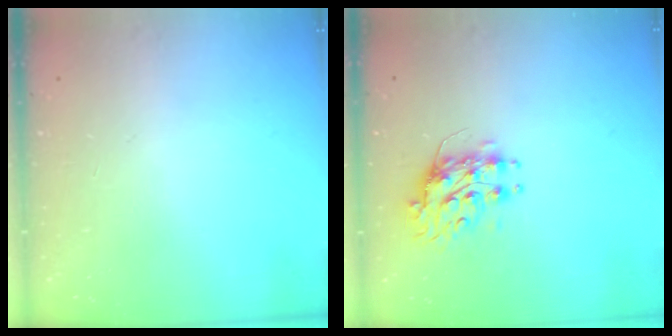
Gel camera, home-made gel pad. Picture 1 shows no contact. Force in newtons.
{"total": 8.1, "press": 8.1, "slide": 0.2}